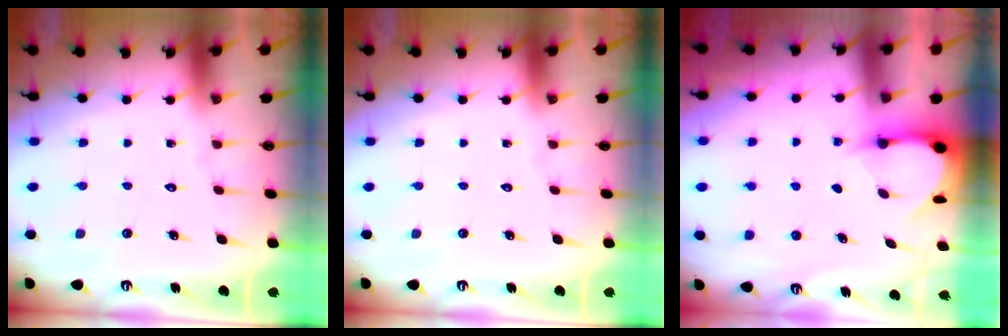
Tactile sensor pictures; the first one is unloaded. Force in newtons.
{"total": 0.0}
{"total": 3.5, "press": 3.5, "slide": 0.4}